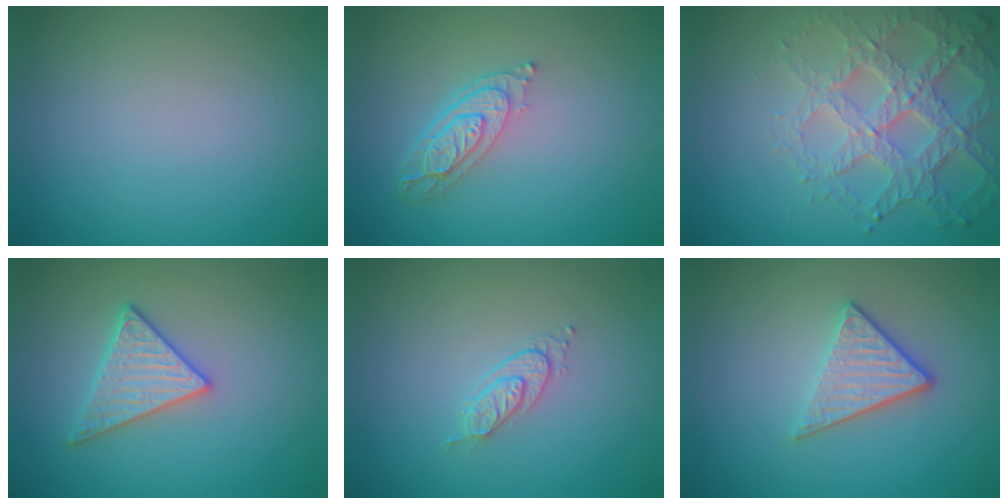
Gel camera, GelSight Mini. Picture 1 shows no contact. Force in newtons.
{"total": 3.8, "press": 2.9, "slide": 2.4}
{"total": 6.2, "press": 4.8, "slide": 3.8}
{"total": 3.1, "press": 3.0, "slide": 0.7}
{"total": 1.7, "press": 1.1, "slide": 1.3}
{"total": 3.4, "press": 2.8, "slide": 1.9}